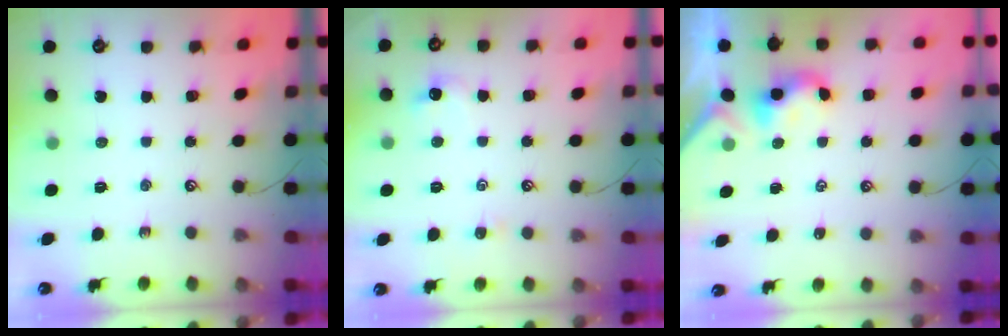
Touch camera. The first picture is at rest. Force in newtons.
{"total": 1.3, "press": 1.2, "slide": 0.5}
{"total": 2.4, "press": 2.4, "slide": 0.2}